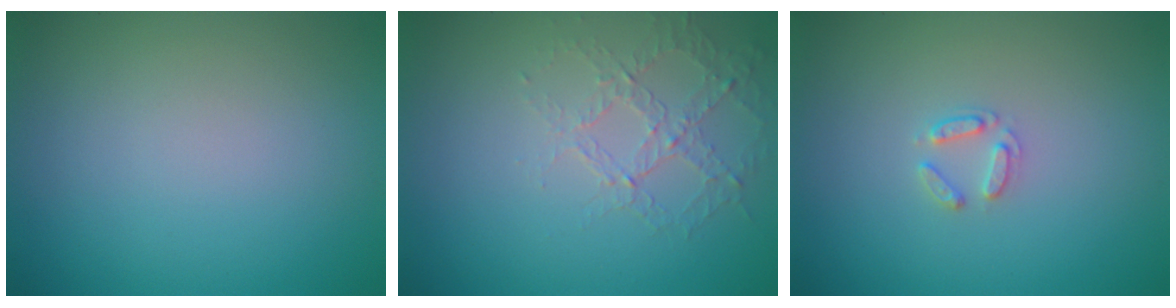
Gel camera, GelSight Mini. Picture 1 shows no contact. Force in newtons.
{"total": 1.6, "press": 1.1, "slide": 1.2}
{"total": 1.5, "press": 1.4, "slide": 0.2}